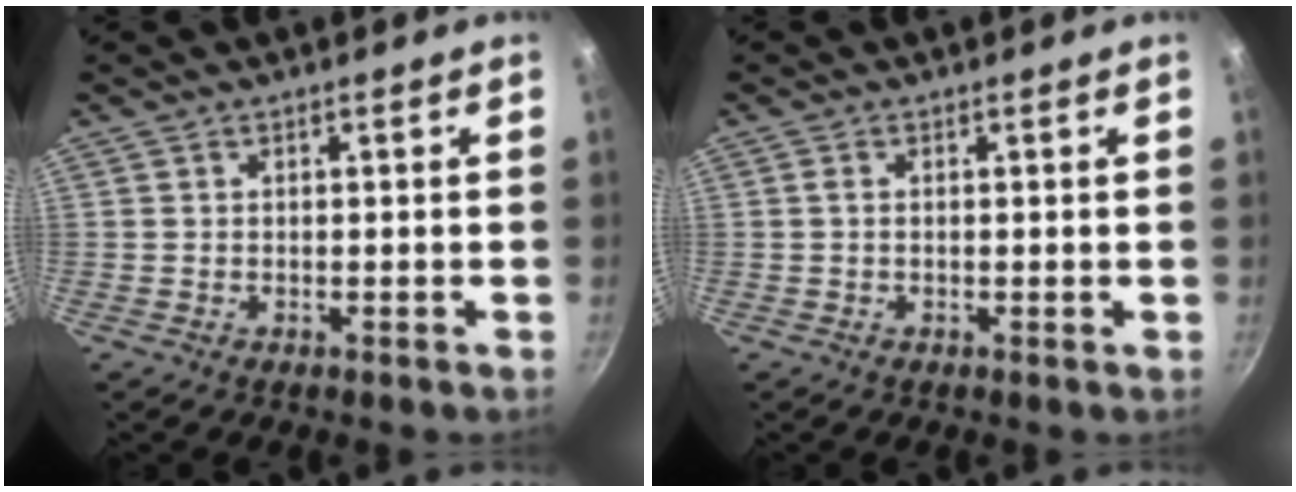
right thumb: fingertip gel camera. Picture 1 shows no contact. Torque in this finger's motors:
{"motor_torque": [0.10, -0.07, -0.06, -0.17, 0.02]}